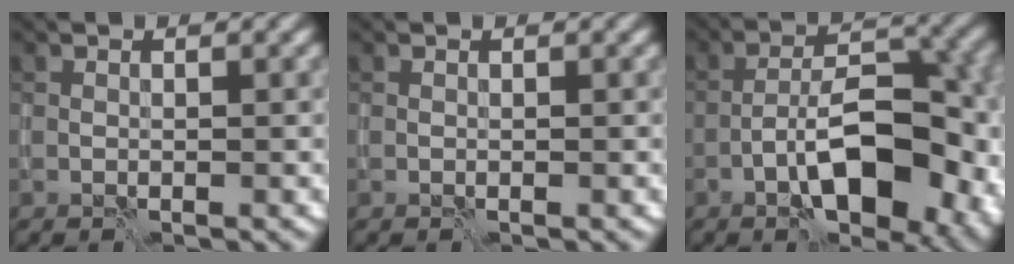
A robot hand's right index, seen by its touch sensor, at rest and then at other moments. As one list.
[{"total": 0.0}, {"total": 10.2, "force": [-4.2, 3.9, 8.5], "torque": [-0.121, 0.014, -0.071]}]